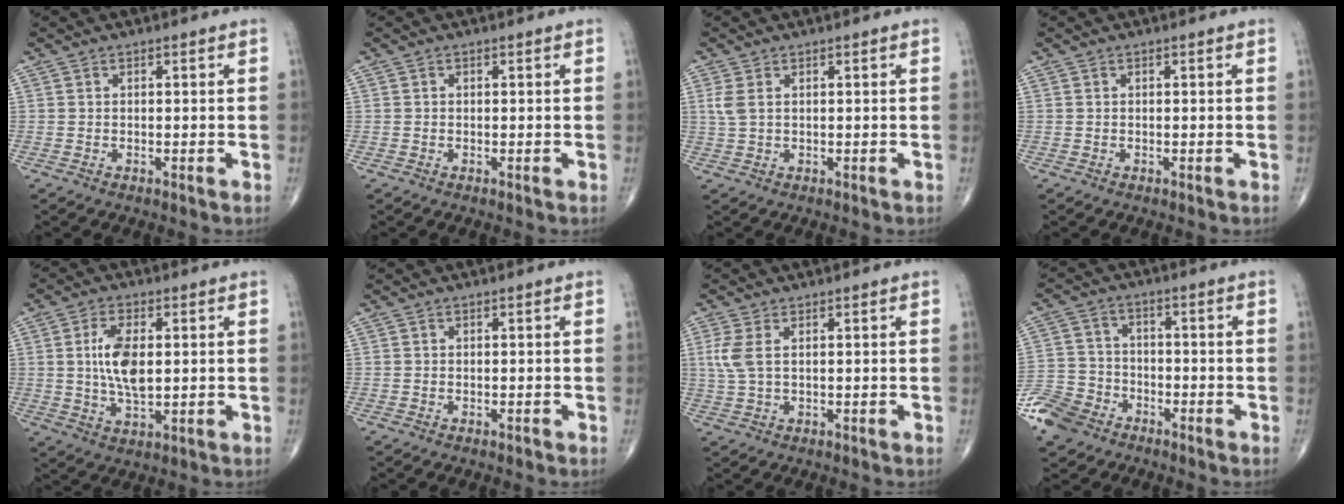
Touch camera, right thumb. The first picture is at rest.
{"total": 0.0}
{"total": 2.7, "force": [0.8, 1.5, 2.1], "torque": [-0.059, 0.007, 0.020]}
{"total": 0.0}
{"total": 8.8, "force": [1.1, 4.2, 7.7], "torque": [-0.147, -0.007, 0.023]}
{"total": 0.0}
{"total": 3.9, "force": [1.0, 1.7, 3.4], "torque": [-0.097, 0.004, 0.026]}
{"total": 10.5, "force": [-6.6, 7.3, 3.8], "torque": [-0.071, 0.027, -0.132]}